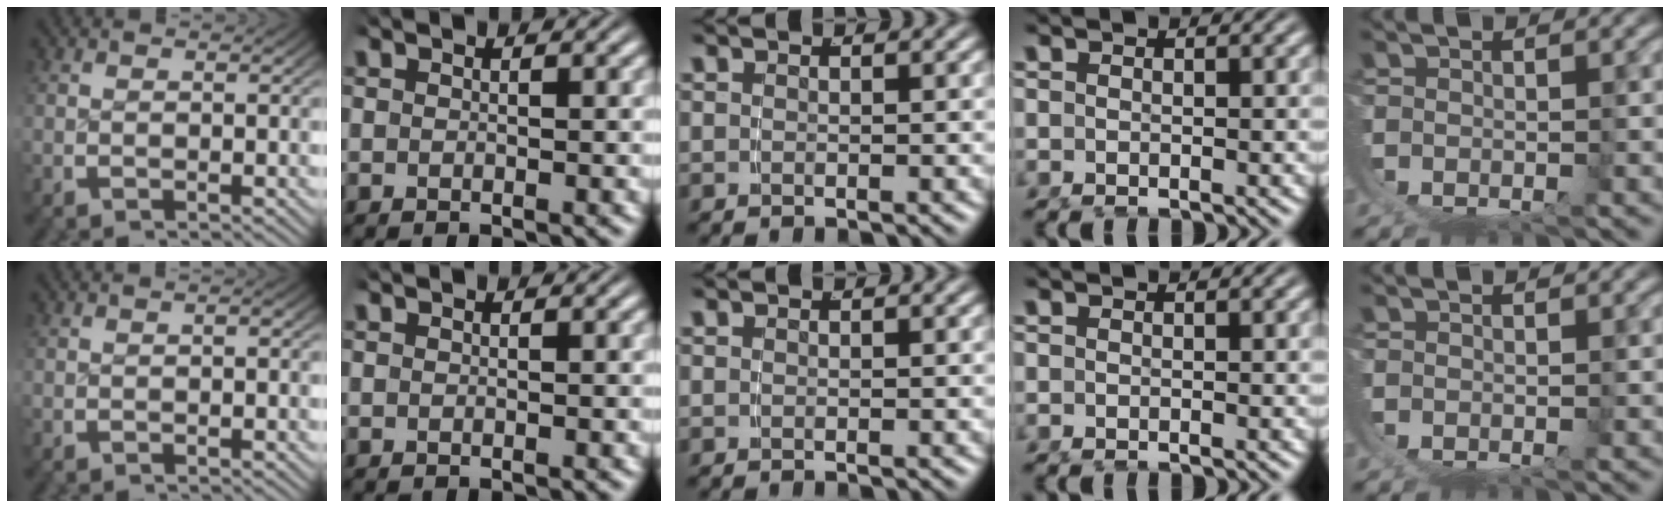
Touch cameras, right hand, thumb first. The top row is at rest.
{"thumb": {"total": 0.5, "force": [-0.2, 0.2, 0.4], "torque": [-0.006, 0.001, -0.006]}}